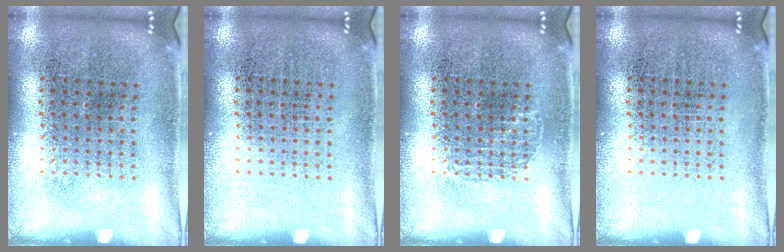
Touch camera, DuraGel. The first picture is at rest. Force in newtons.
{"total": 0.0}
{"total": 0.5, "press": 0.5, "slide": 0.1}
{"total": 0.0}